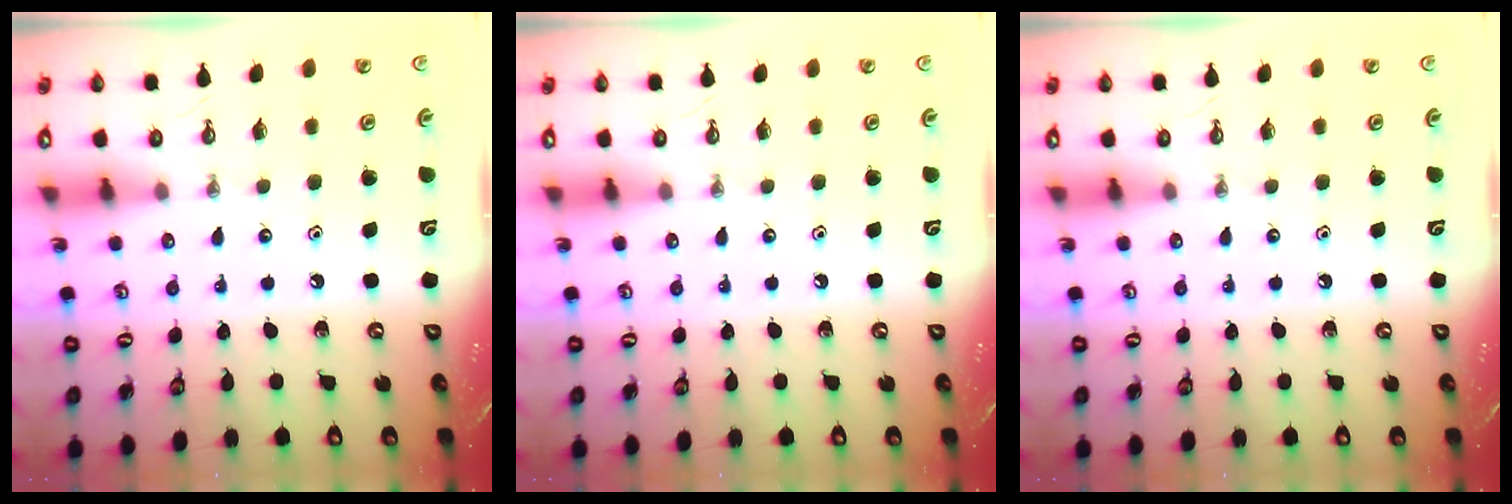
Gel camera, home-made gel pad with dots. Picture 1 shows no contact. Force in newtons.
{"total": 0.0}
{"total": 0.0}